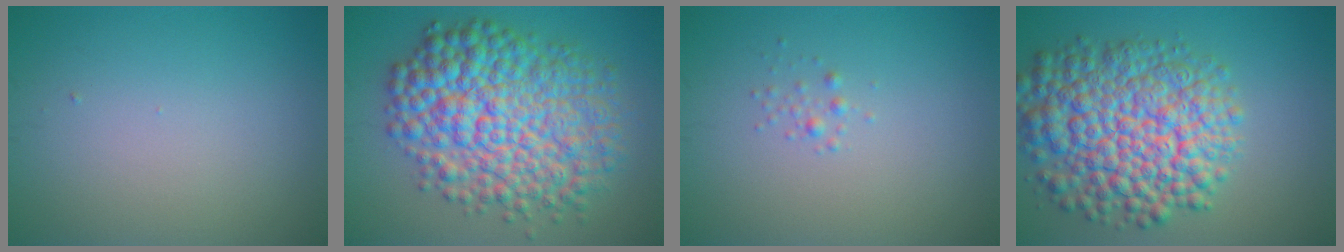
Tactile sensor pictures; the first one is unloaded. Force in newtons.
{"total": 11.4, "press": 11.4, "slide": 0.1}
{"total": 0.7, "press": 0.7, "slide": 0.0}
{"total": 11.1, "press": 11.1, "slide": 0.3}